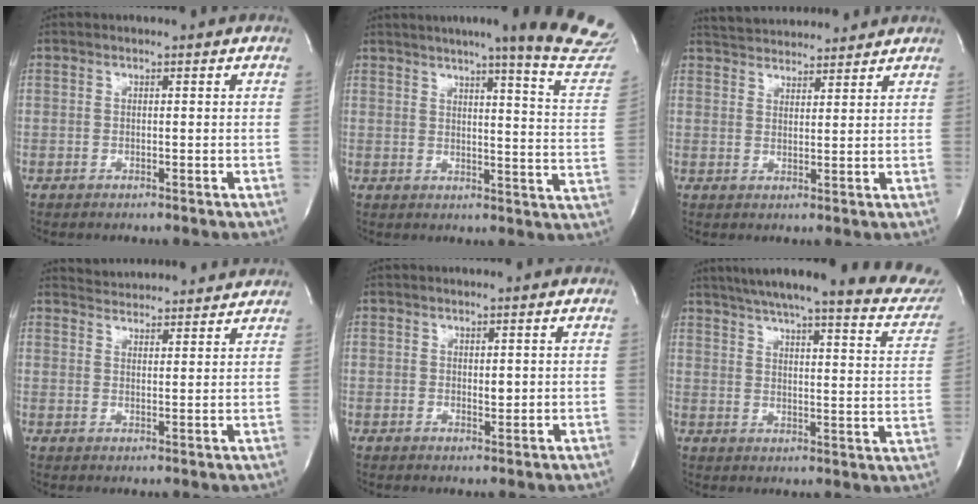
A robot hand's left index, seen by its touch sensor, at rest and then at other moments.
{"total": 19.7, "force": [16.7, -0.6, 10.5], "torque": [-0.131, -0.074, 0.187]}
{"total": 9.5, "force": [9.1, 1.6, 2.2], "torque": [-0.038, 0.022, 0.134]}
{"total": 8.6, "force": [8.4, 1.2, 1.4], "torque": [-0.023, 0.019, 0.108]}
{"total": 1.2, "force": [0.1, 0.5, 1.1], "torque": [-0.014, -0.007, 0.003]}
{"total": 25.6, "force": [22.1, 2.5, 12.6], "torque": [-0.180, -0.047, 0.265]}